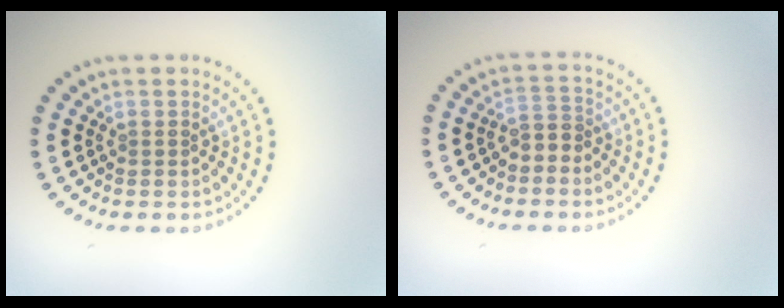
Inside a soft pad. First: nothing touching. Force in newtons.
{"total": 1.6, "press": 1.4, "slide": 0.9}